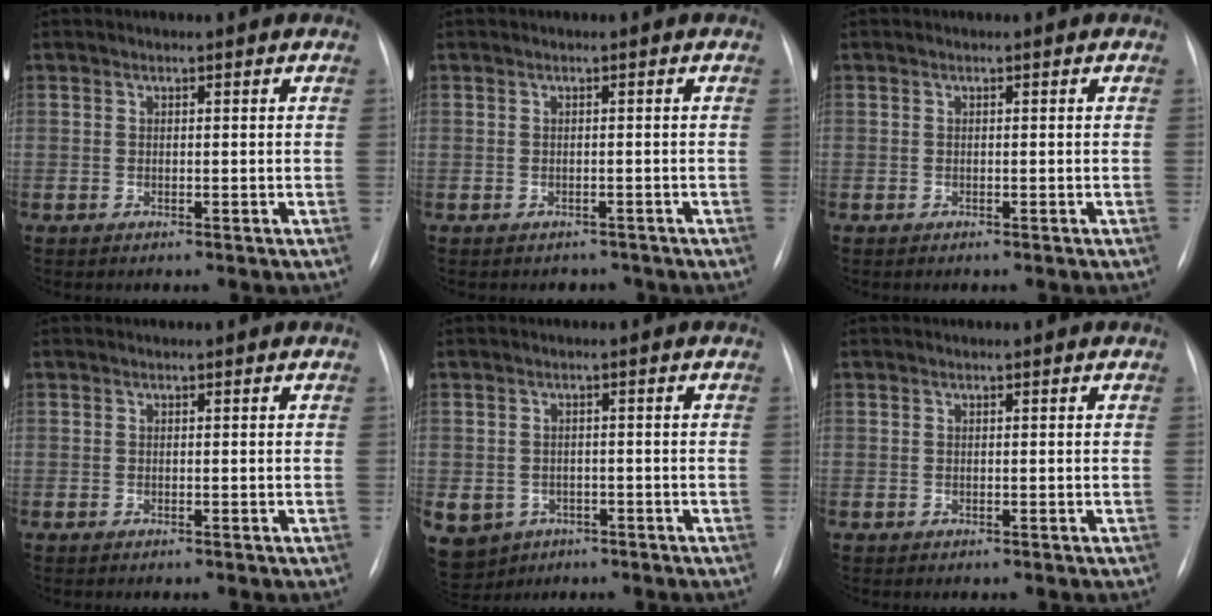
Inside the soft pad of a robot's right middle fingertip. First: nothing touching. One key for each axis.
{"total": 2.1, "fx": -1.8, "fy": 1.1, "fz": -0.2, "tx": 0.002, "ty": 0.005, "tz": -0.025}
{"total": 0.0}
{"total": 0.0}
{"total": 9.7, "fx": -4.8, "fy": 8.0, "fz": 2.9, "tx": -0.084, "ty": 0.004, "tz": -0.062}
{"total": 0.0}